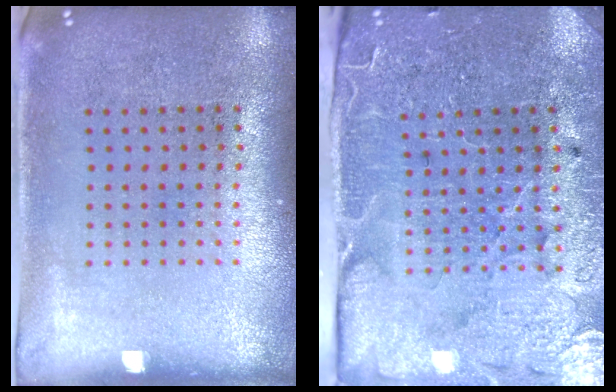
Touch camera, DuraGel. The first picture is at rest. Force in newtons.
{"total": 3.4, "press": 3.4, "slide": 0.6}